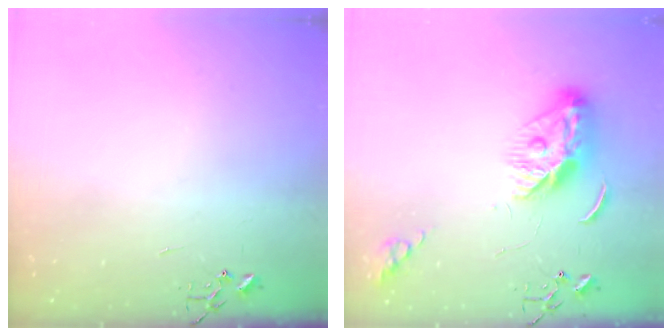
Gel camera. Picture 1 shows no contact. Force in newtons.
{"total": 9.5, "press": 9.5, "slide": 0.5}